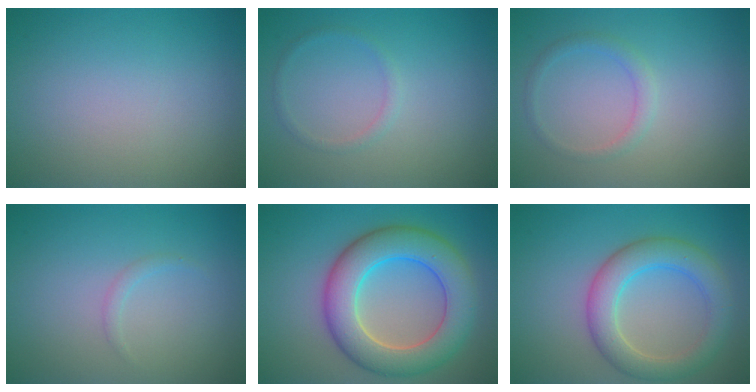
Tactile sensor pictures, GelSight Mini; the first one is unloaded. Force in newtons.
{"total": 1.0, "press": 0.9, "slide": 0.2}
{"total": 1.4, "press": 1.4, "slide": 0.1}
{"total": 0.7, "press": 0.7, "slide": 0.1}
{"total": 8.3, "press": 8.3, "slide": 0.6}
{"total": 5.1, "press": 5.1, "slide": 0.2}